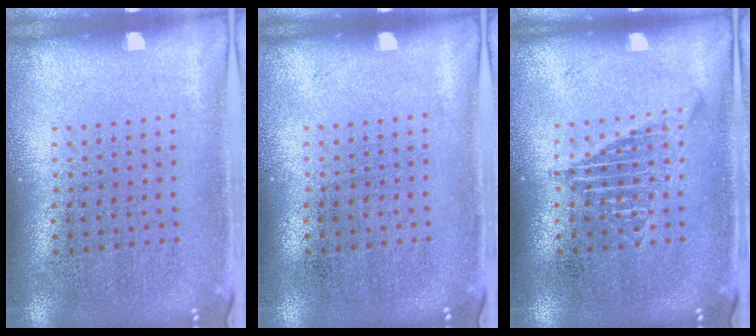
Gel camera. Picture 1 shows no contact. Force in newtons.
{"total": 0.0}
{"total": 1.7, "press": 1.7, "slide": 0.1}